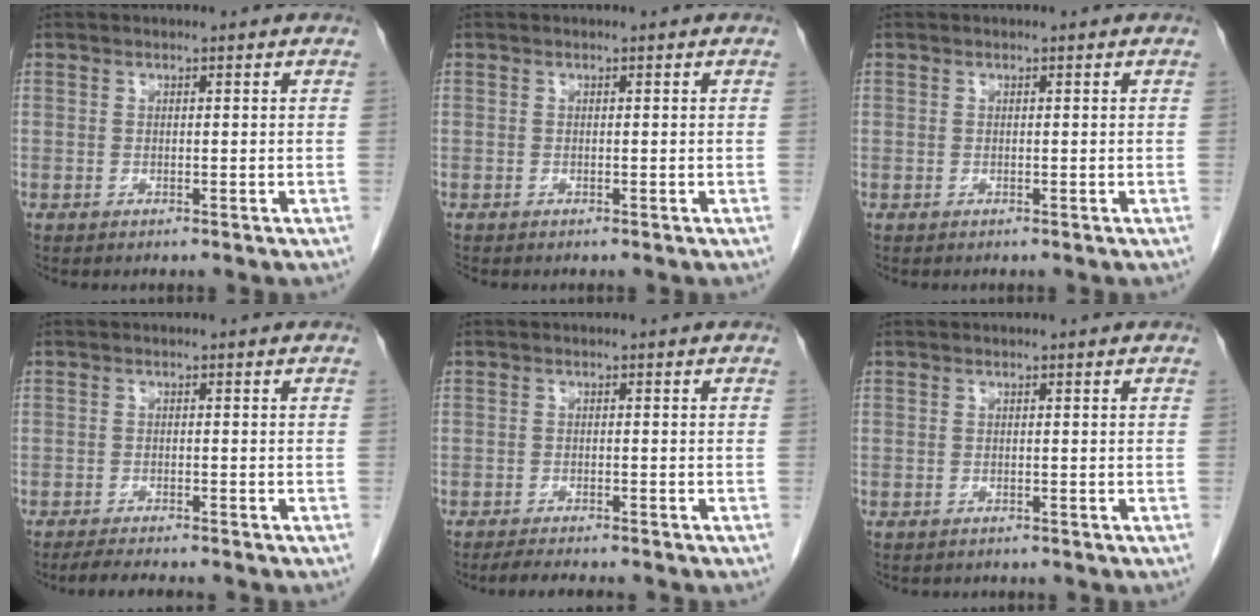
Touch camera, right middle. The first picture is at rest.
{"total": 0.0}
{"total": 0.0}
{"total": 4.7, "force": [-4.2, 0.4, 2.2], "torque": [-0.034, -0.012, -0.064]}
{"total": 5.2, "force": [-4.6, 0.6, 2.4], "torque": [-0.036, -0.011, -0.067]}
{"total": 1.1, "force": [-1.0, 0.5, 0.1], "torque": [-0.012, -0.002, -0.015]}